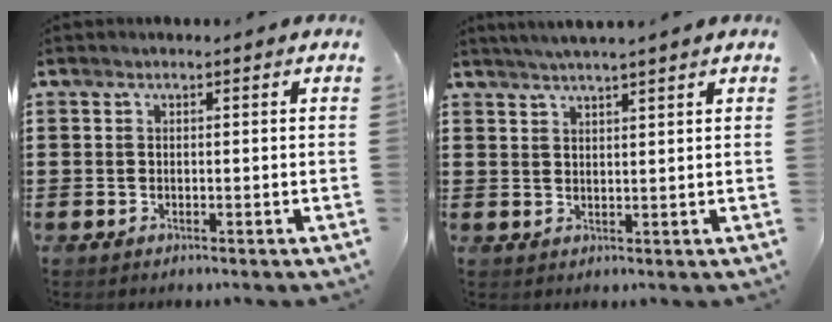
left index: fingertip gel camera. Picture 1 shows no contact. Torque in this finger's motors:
{"motor_torque": [2.14, 0.00, 0.29, 0.04]}